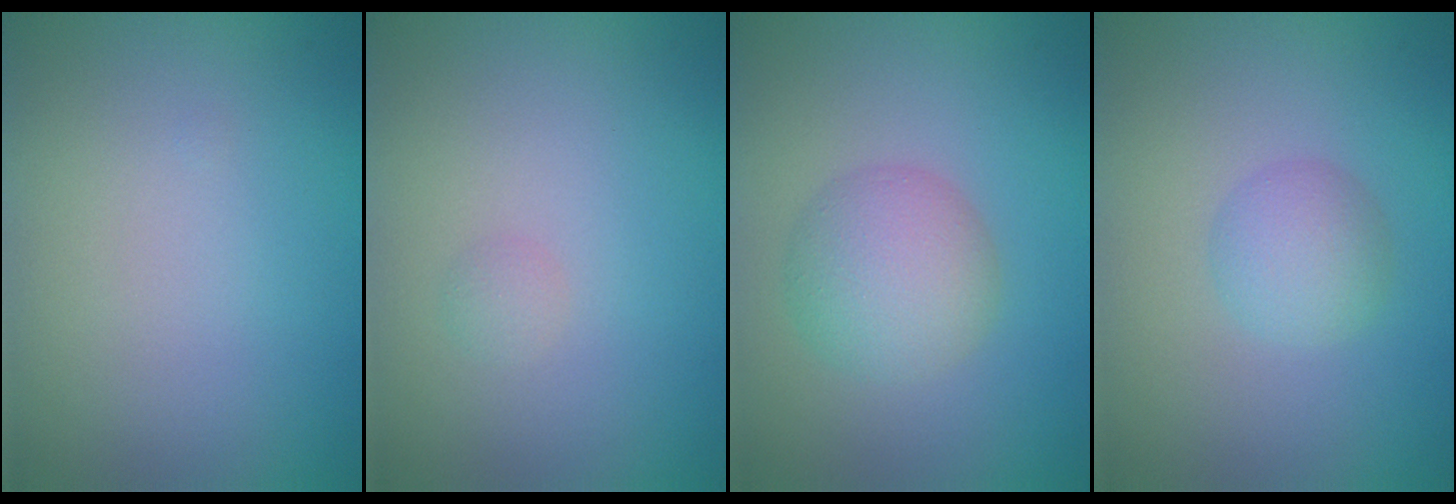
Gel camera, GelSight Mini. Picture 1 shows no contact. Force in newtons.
{"total": 0.7, "press": 0.7, "slide": 0.0}
{"total": 4.4, "press": 4.4, "slide": 0.2}
{"total": 2.4, "press": 2.4, "slide": 0.1}